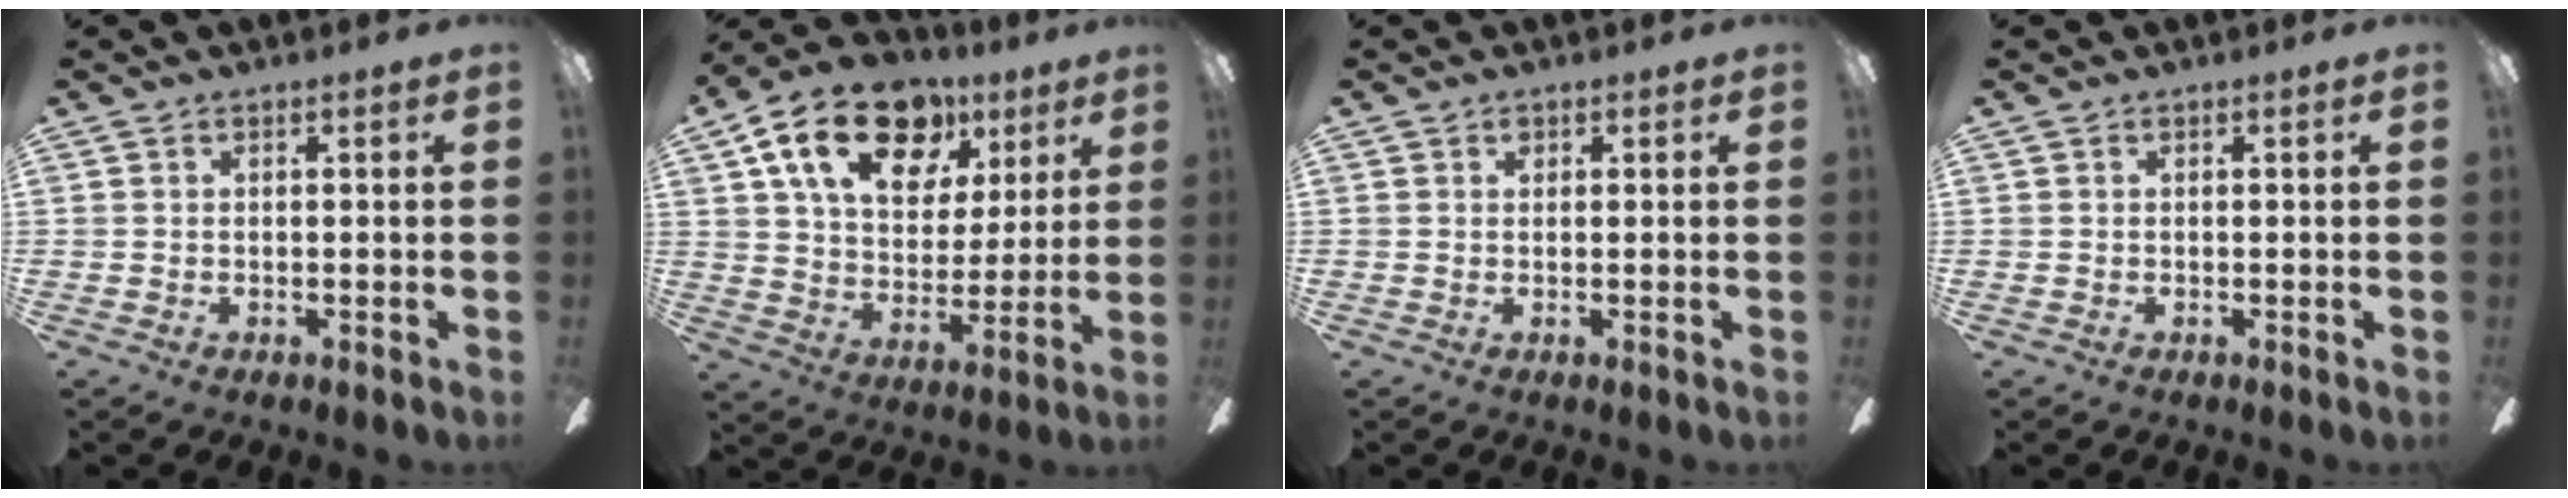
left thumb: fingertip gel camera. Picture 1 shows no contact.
{"total": 20.3, "force": [11.0, 12.3, 11.8], "torque": [-0.196, -0.042, 0.197]}
{"total": 0.8, "force": [0.6, 0.5, 0.1], "torque": [0.005, -0.004, 0.010]}
{"total": 0.0}